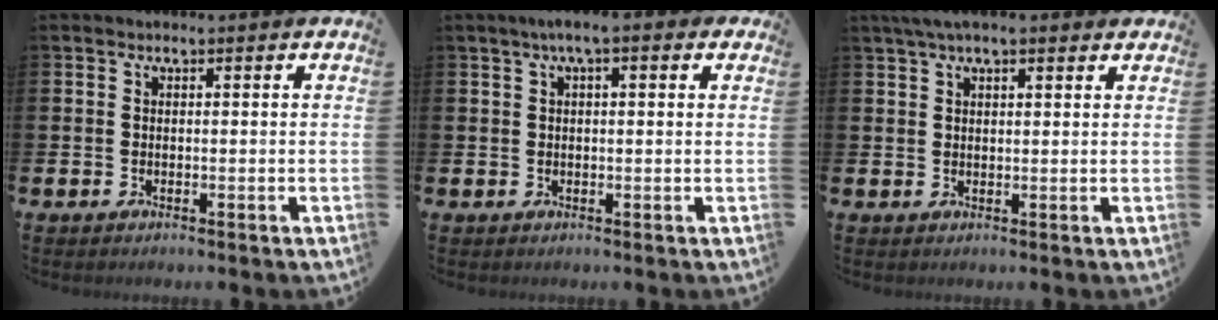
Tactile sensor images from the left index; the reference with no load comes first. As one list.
[{"total": 3.5, "force": [1.7, 0.9, 2.9], "torque": [-0.046, 0.005, 0.025]}, {"total": 4.1, "force": [3.1, 1.2, 2.4], "torque": [-0.048, 0.002, 0.056]}]